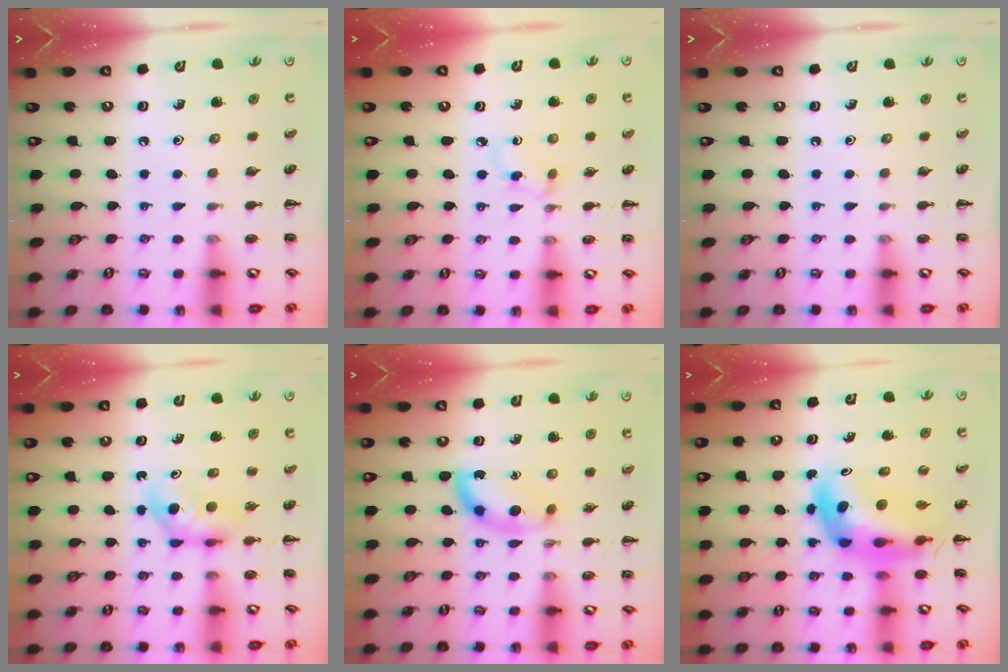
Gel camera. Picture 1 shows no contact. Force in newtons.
{"total": 2.8, "press": 2.6, "slide": 1.1}
{"total": 0.0}
{"total": 4.1, "press": 4.0, "slide": 0.9}
{"total": 7.9, "press": 7.9, "slide": 0.5}
{"total": 8.8, "press": 8.3, "slide": 3.0}